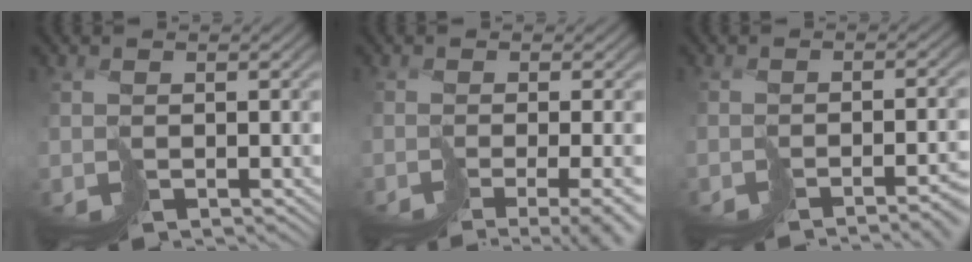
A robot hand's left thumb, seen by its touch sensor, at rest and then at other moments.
{"total": 7.6, "force": [-4.5, 2.0, 5.7], "torque": [-0.066, -0.011, -0.024]}
{"total": 4.8, "force": [-3.7, 0.3, 3.0], "torque": [-0.026, -0.011, -0.046]}